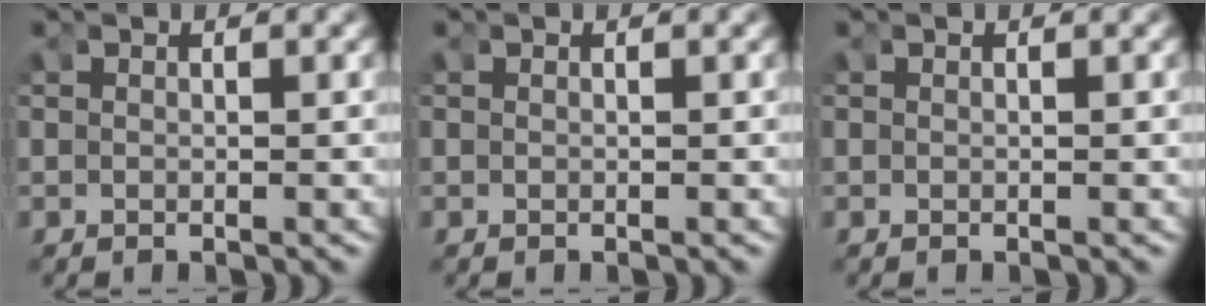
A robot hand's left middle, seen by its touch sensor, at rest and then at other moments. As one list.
[{"total": 0.0}, {"total": 0.0}]